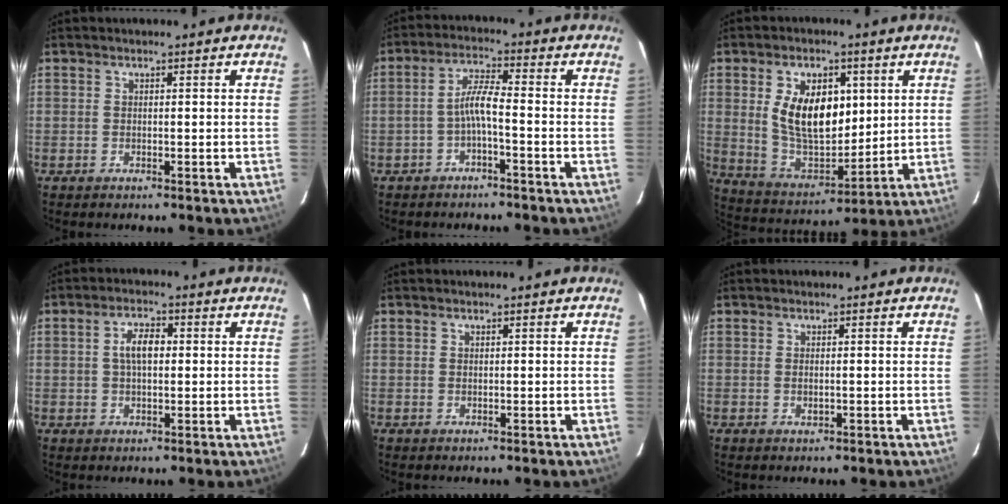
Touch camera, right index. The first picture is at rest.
{"total": 4.2, "force": [-2.0, 0.3, 3.7], "torque": [-0.084, 0.012, -0.036]}
{"total": 14.3, "force": [3.5, 8.0, 11.3], "torque": [-0.213, 0.002, 0.080]}
{"total": 4.9, "force": [0.6, 2.5, 4.1], "torque": [-0.077, 0.012, 0.013]}
{"total": 0.0}
{"total": 1.0, "force": [-0.1, 0.6, 0.9], "torque": [-0.016, 0.000, 0.000]}